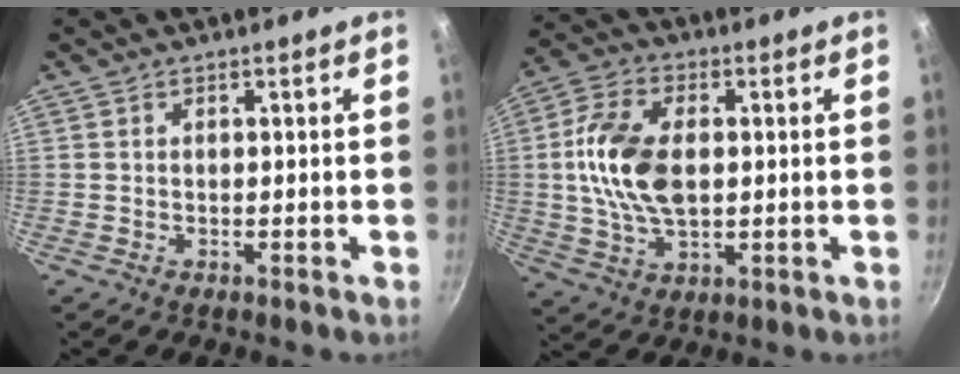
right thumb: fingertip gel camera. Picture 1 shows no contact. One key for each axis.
{"total": 13.8, "fx": 1.0, "fy": 8.2, "fz": 11.1, "tx": -0.201, "ty": 0.010, "tz": 0.013}